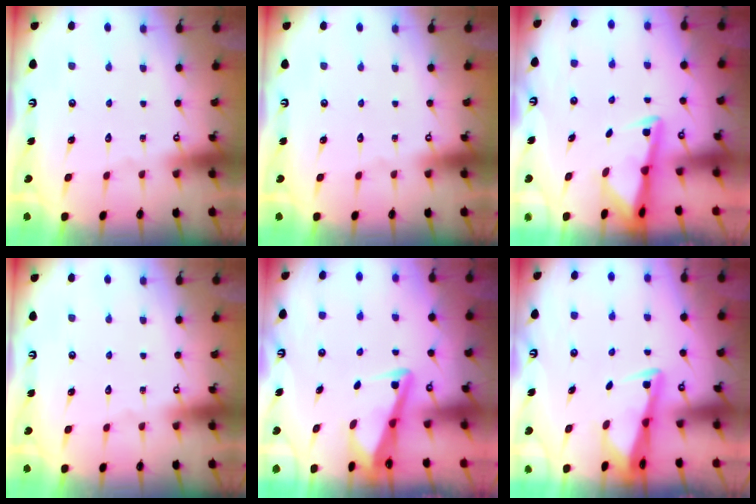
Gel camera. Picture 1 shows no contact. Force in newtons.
{"total": 0.0}
{"total": 3.0, "press": 2.9, "slide": 0.6}
{"total": 0.0}
{"total": 3.6, "press": 3.5, "slide": 0.9}
{"total": 2.5, "press": 2.5, "slide": 0.5}